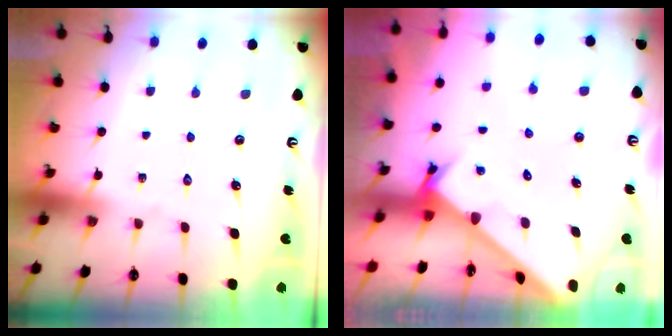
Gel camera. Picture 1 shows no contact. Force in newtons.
{"total": 2.4, "press": 2.4, "slide": 0.2}